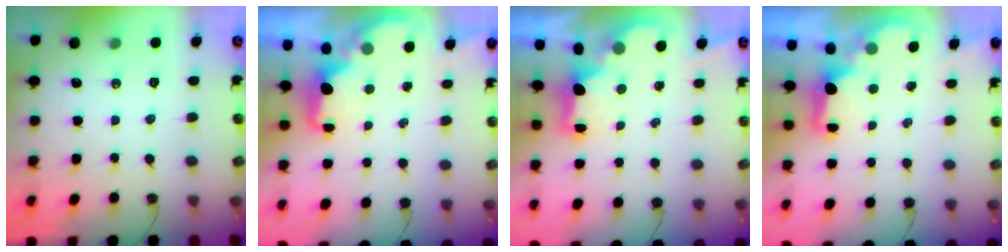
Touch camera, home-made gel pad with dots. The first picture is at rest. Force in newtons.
{"total": 2.0, "press": 1.9, "slide": 0.8}
{"total": 2.2, "press": 2.0, "slide": 0.8}
{"total": 1.9, "press": 1.7, "slide": 0.7}